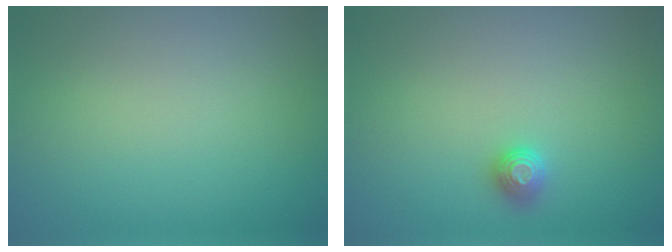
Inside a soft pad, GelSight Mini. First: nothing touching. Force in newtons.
{"total": 1.1, "press": 1.1, "slide": 0.2}